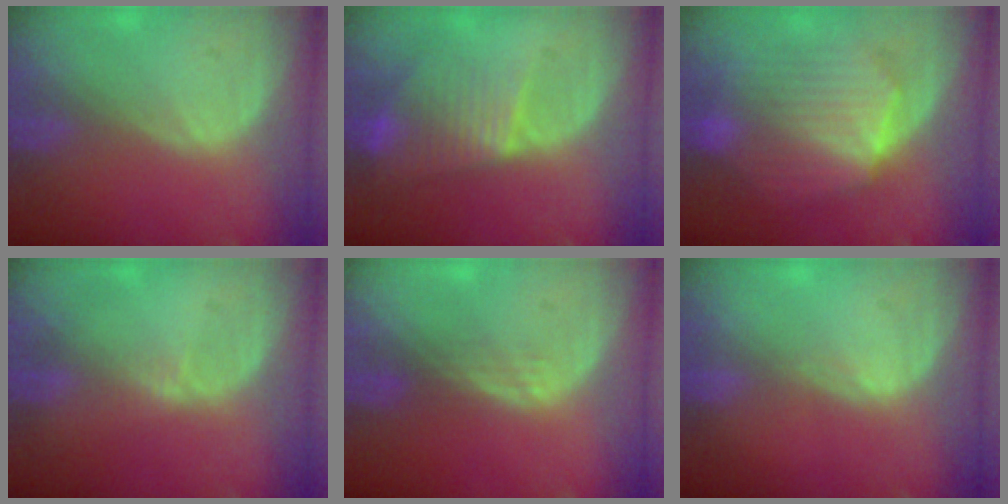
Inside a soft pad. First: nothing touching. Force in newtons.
{"total": 7.9, "press": 6.8, "slide": 4.0}
{"total": 10.6, "press": 10.6, "slide": 0.8}
{"total": 0.8, "press": 0.8, "slide": 0.4}
{"total": 1.8, "press": 1.7, "slide": 0.2}
{"total": 0.6, "press": 0.5, "slide": 0.4}